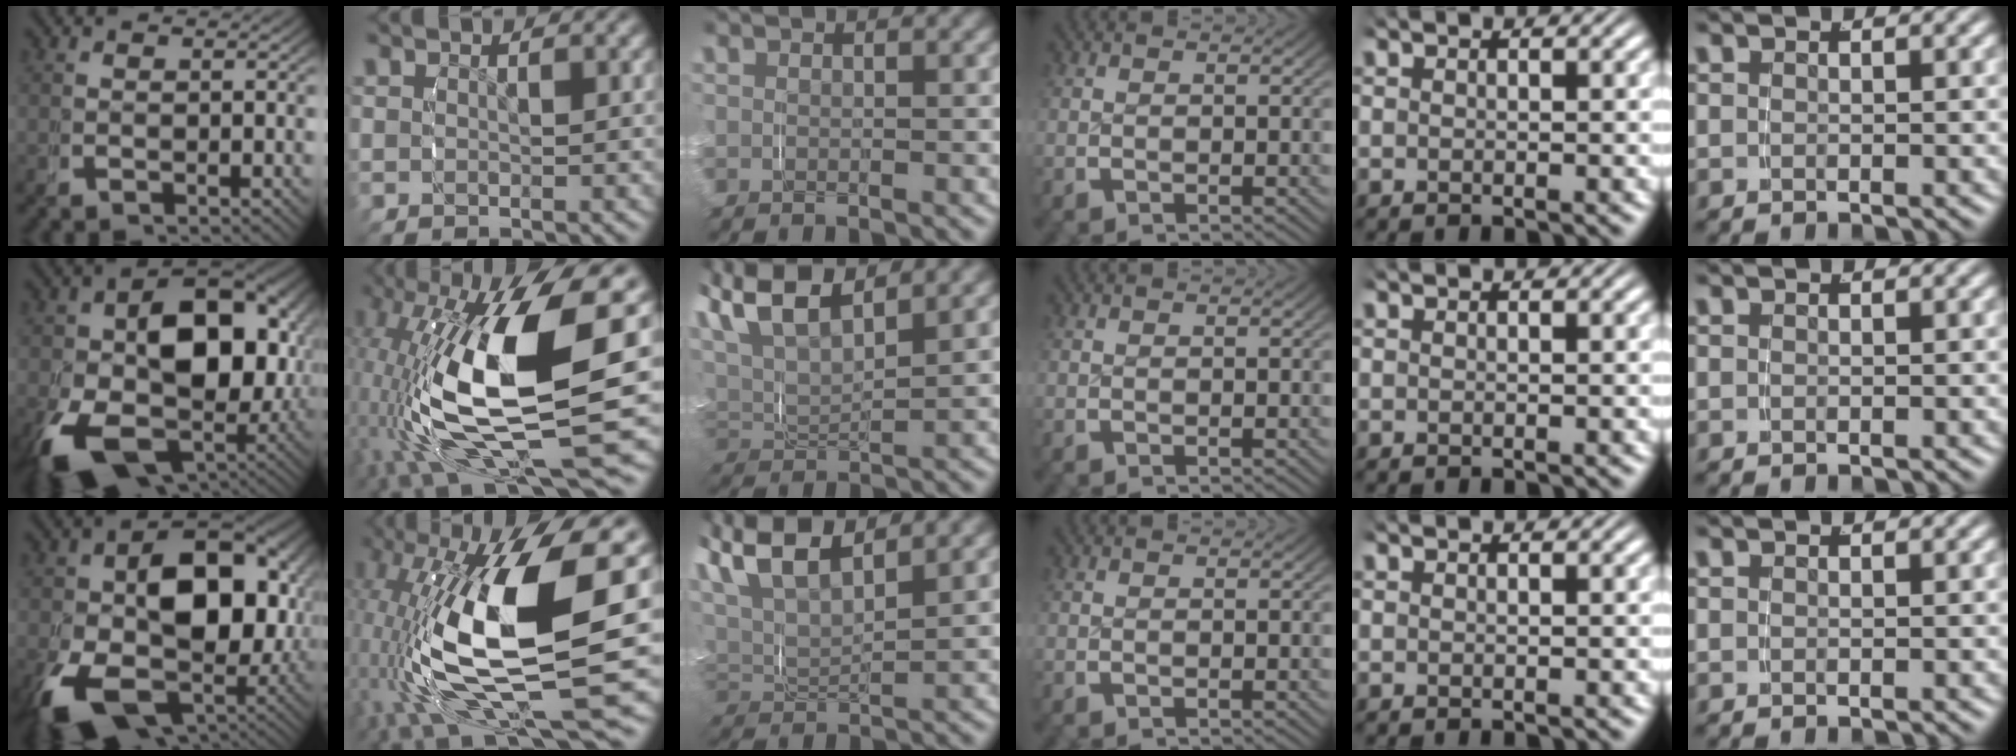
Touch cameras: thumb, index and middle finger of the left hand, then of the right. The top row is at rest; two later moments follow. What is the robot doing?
{"motion": "grasp_and_lifting", "object": "fork"}